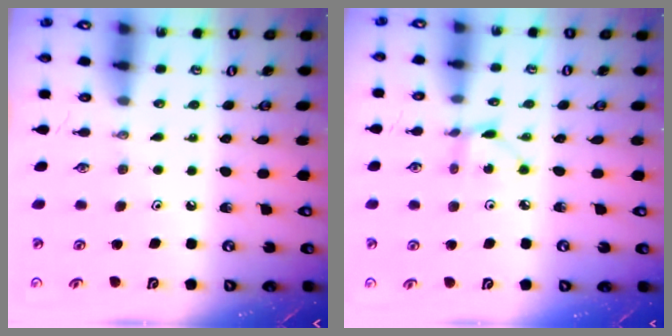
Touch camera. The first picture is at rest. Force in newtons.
{"total": 2.2, "press": 2.2, "slide": 0.3}